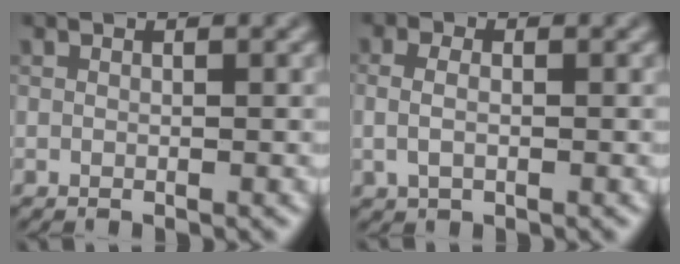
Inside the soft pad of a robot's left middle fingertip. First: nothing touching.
{"total": 1.9, "force": [-0.1, 1.2, 1.4], "torque": [-0.036, 0.000, -0.001]}